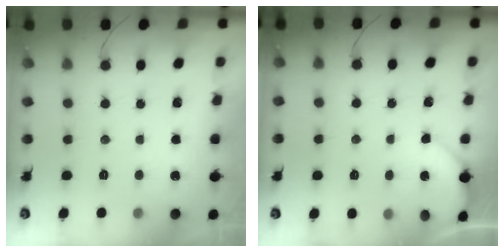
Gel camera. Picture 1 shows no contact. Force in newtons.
{"total": 2.1, "press": 2.1, "slide": 0.2}